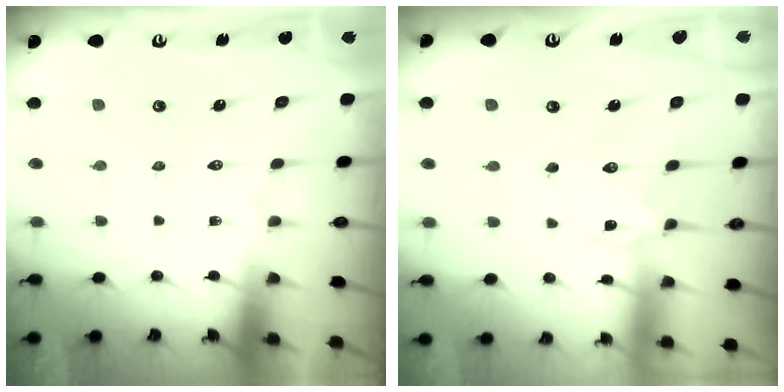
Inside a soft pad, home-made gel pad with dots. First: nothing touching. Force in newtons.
{"total": 1.0, "press": 1.0, "slide": 0.2}